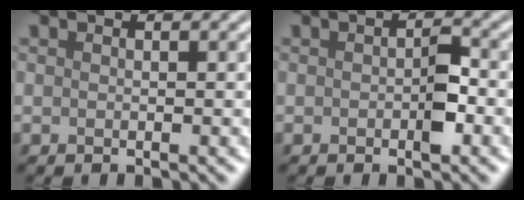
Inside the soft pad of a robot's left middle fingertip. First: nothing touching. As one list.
[{"total": 2.2, "force": [-0.5, 0.9, 1.9], "torque": [-0.029, 0.003, -0.009]}]